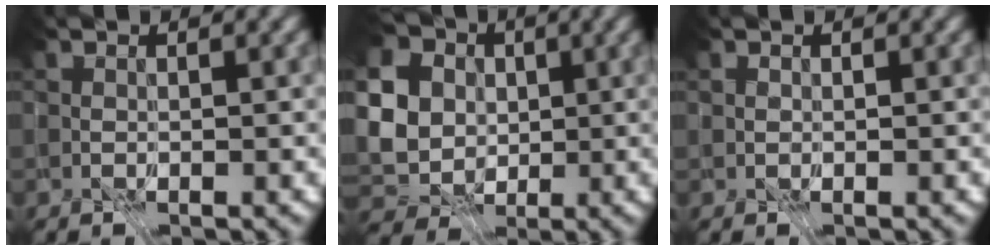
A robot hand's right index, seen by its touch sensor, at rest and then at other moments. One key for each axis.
{"total": 9.6, "fx": -0.1, "fy": 8.4, "fz": 4.7, "tx": -0.131, "ty": -0.012, "tz": 0.005}
{"total": 1.9, "fx": 1.1, "fy": 1.3, "fz": 0.9, "tx": -0.012, "ty": 0.006, "tz": 0.011}